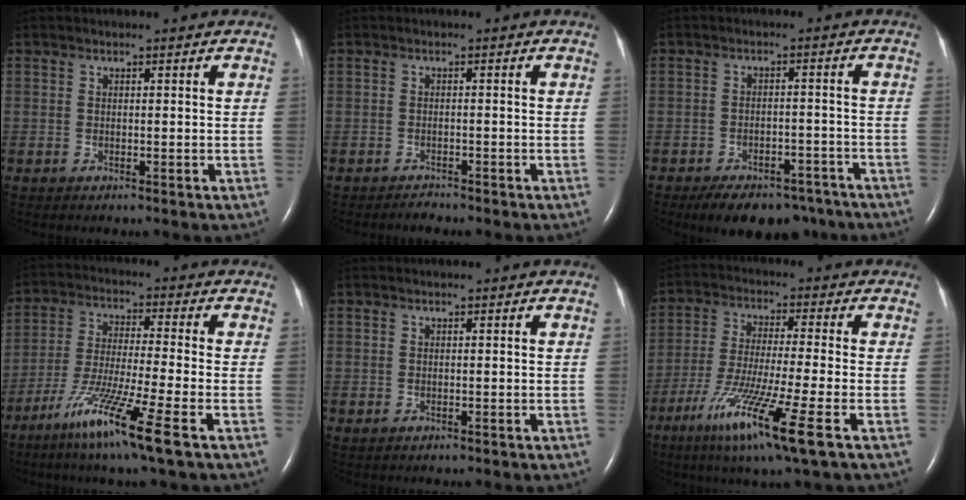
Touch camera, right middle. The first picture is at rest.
{"total": 1.1, "force": [-1.1, 0.0, 0.1], "torque": [-0.003, -0.004, -0.016]}
{"total": 12.2, "force": [-9.5, 5.8, 4.9], "torque": [-0.069, 0.006, -0.126]}
{"total": 12.8, "force": [-6.9, -0.9, 10.8], "torque": [-0.214, -0.039, -0.127]}
{"total": 0.0}
{"total": 13.3, "force": [-6.5, -0.8, 11.6], "torque": [-0.230, -0.040, -0.116]}